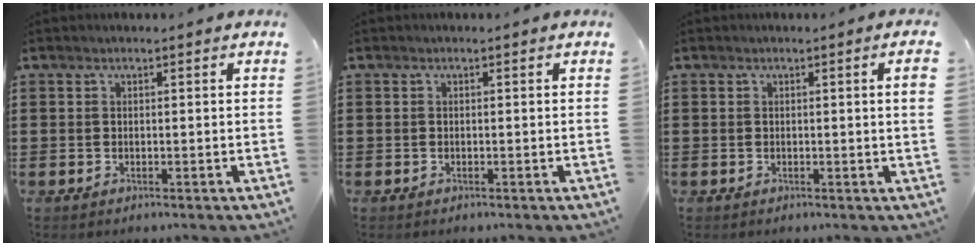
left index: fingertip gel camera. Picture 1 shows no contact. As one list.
[{"total": 0.0}, {"total": 1.8, "force": [0.3, -0.1, 1.8], "torque": [-0.030, -0.003, 0.005]}]